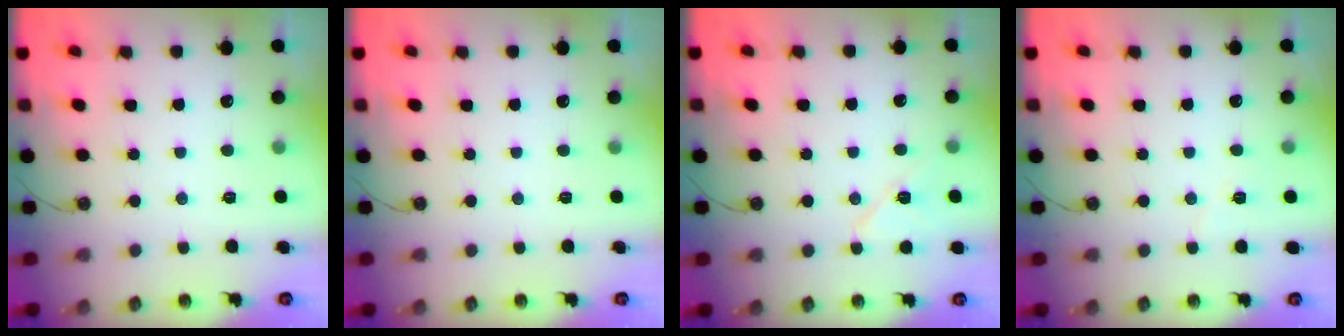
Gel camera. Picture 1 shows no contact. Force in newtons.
{"total": 0.0}
{"total": 7.8, "press": 7.8, "slide": 0.7}
{"total": 4.6, "press": 4.2, "slide": 2.0}